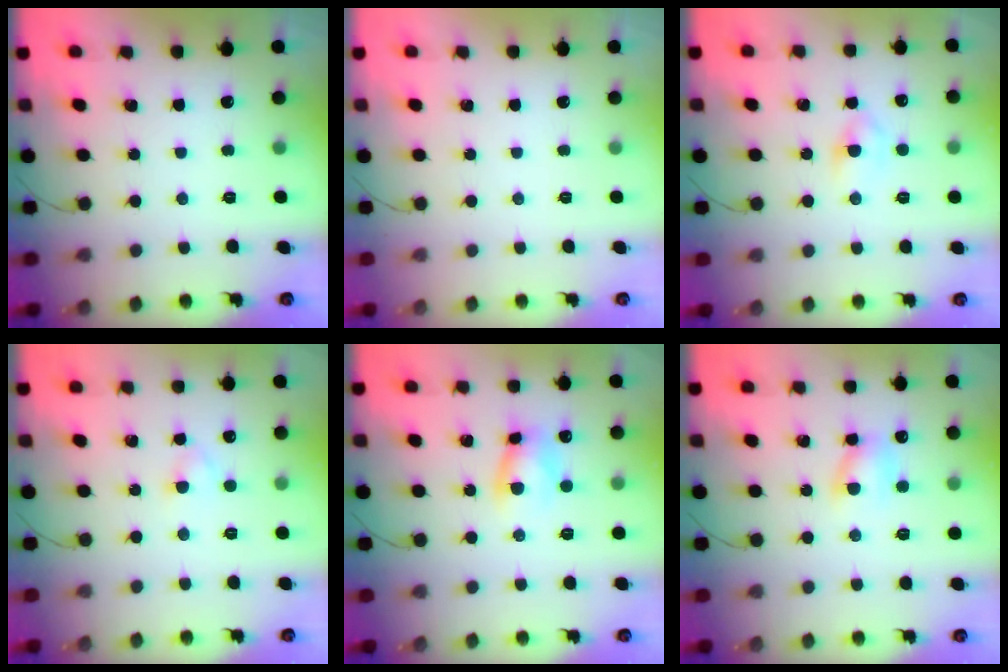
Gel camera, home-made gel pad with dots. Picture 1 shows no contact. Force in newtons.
{"total": 0.0}
{"total": 2.7, "press": 2.5, "slide": 1.1}
{"total": 2.4, "press": 2.2, "slide": 1.0}
{"total": 6.9, "press": 6.8, "slide": 0.3}
{"total": 6.9, "press": 6.7, "slide": 1.4}